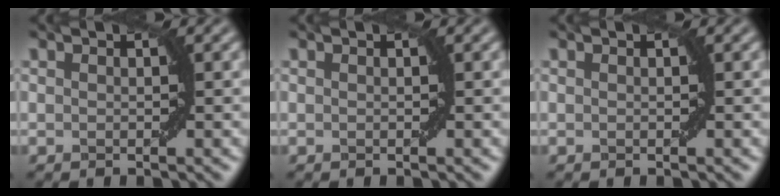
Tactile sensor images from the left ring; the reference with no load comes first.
{"total": 0.0}
{"total": 0.0}